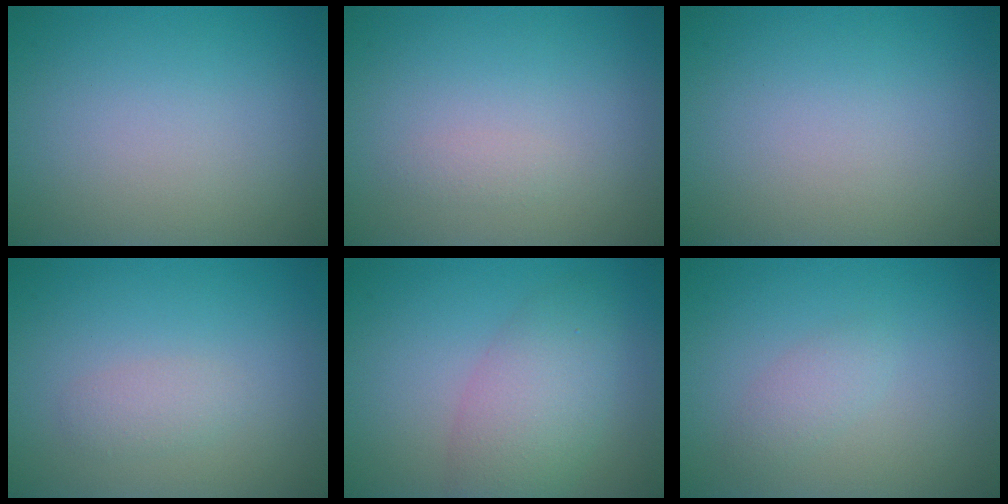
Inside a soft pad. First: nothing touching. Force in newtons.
{"total": 0.7, "press": 0.7, "slide": 0.0}
{"total": 0.0}
{"total": 1.4, "press": 1.4, "slide": 0.1}
{"total": 4.9, "press": 4.9, "slide": 0.2}
{"total": 1.3, "press": 1.3, "slide": 0.0}